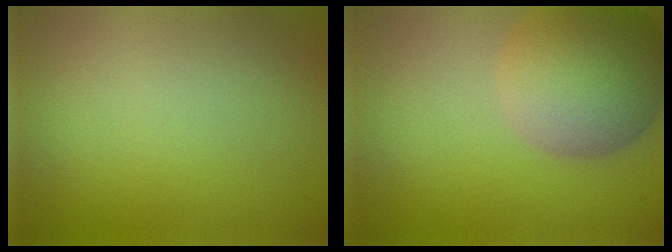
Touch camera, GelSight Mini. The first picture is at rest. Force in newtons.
{"total": 8.6, "press": 8.5, "slide": 0.6}